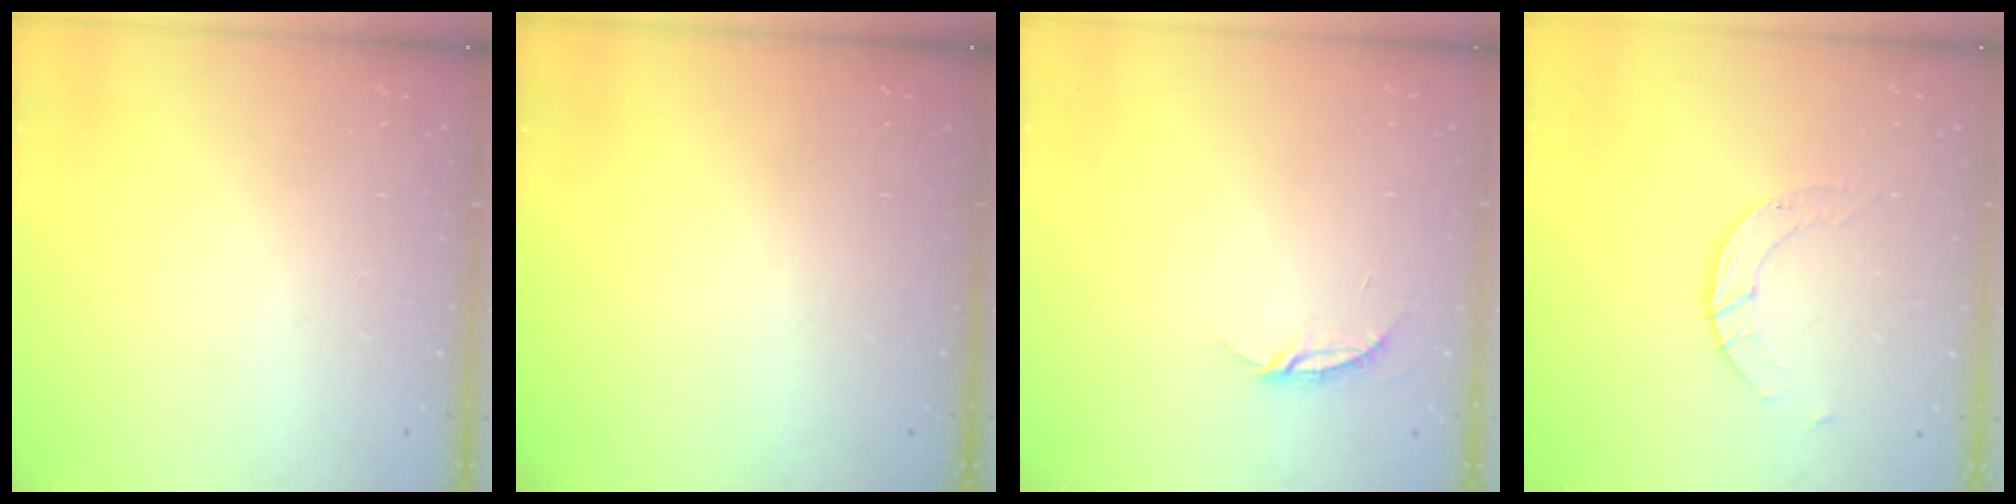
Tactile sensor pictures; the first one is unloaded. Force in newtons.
{"total": 0.0}
{"total": 3.8, "press": 3.8, "slide": 0.2}
{"total": 3.0, "press": 3.0, "slide": 0.3}